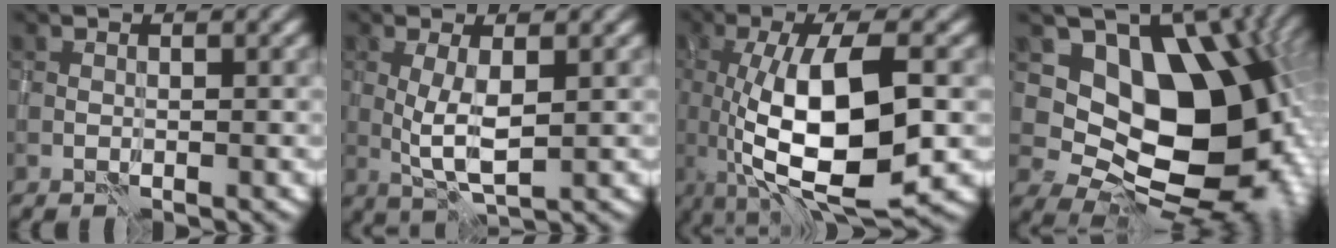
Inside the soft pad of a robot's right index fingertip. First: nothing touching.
{"total": 3.5, "force": [0.1, 0.8, 3.4], "torque": [-0.077, 0.000, 0.004]}
{"total": 11.4, "force": [-1.1, 3.7, 10.7], "torque": [-0.184, -0.008, -0.016]}
{"total": 14.9, "force": [1.3, 10.2, 10.8], "torque": [-0.131, -0.015, 0.022]}